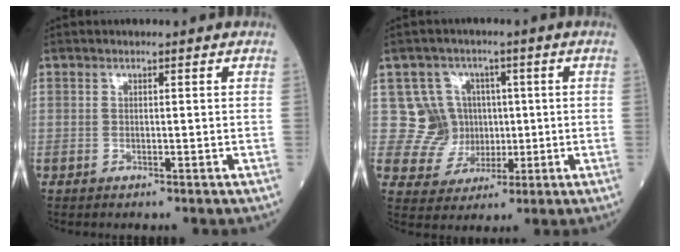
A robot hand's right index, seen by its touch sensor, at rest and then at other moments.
{"total": 7.6, "force": [1.3, 7.5, 0.1], "torque": [0.002, 0.028, 0.030]}